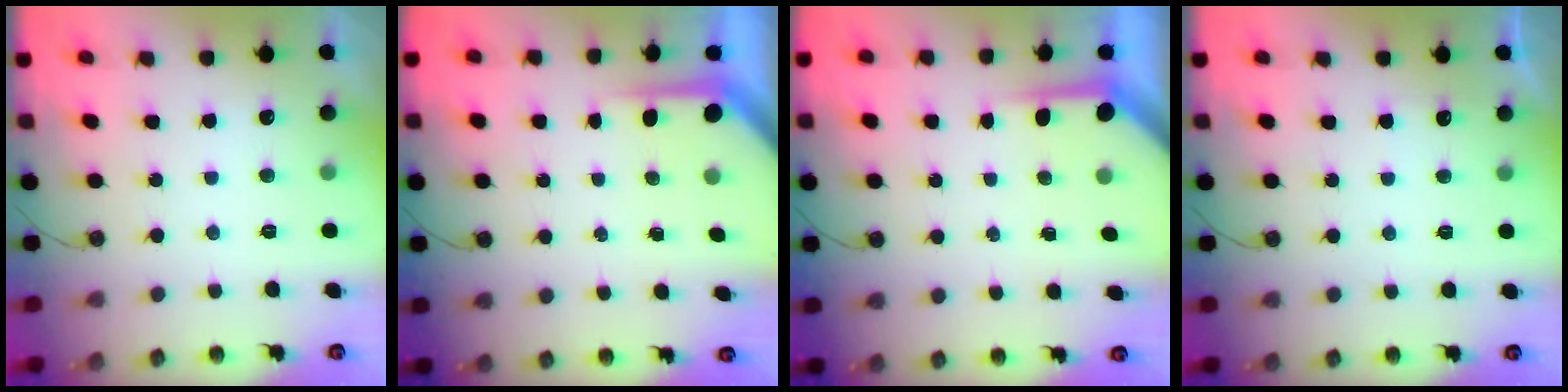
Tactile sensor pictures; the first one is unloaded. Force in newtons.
{"total": 4.3, "press": 4.2, "slide": 0.4}
{"total": 4.0, "press": 4.0, "slide": 0.3}
{"total": 2.8, "press": 2.8, "slide": 0.5}